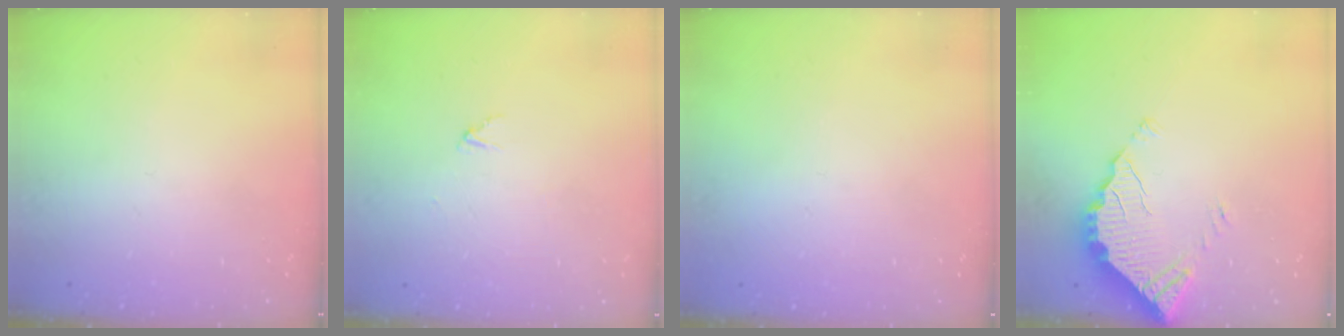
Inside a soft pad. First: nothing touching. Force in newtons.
{"total": 2.7, "press": 2.7, "slide": 0.1}
{"total": 2.3, "press": 2.3, "slide": 0.1}
{"total": 3.6, "press": 3.6, "slide": 0.2}